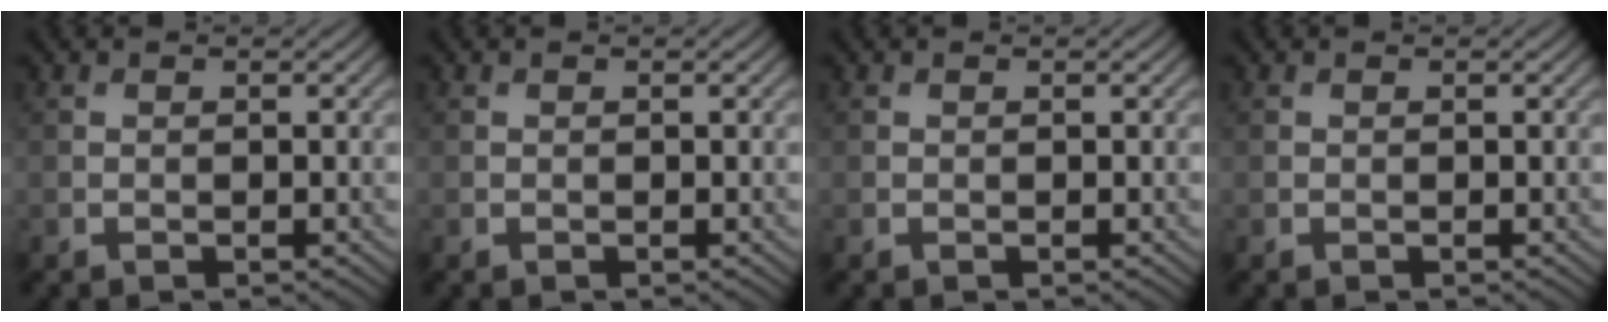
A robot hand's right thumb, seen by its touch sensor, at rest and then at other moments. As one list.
[{"total": 0.0}, {"total": 0.0}, {"total": 0.0}]